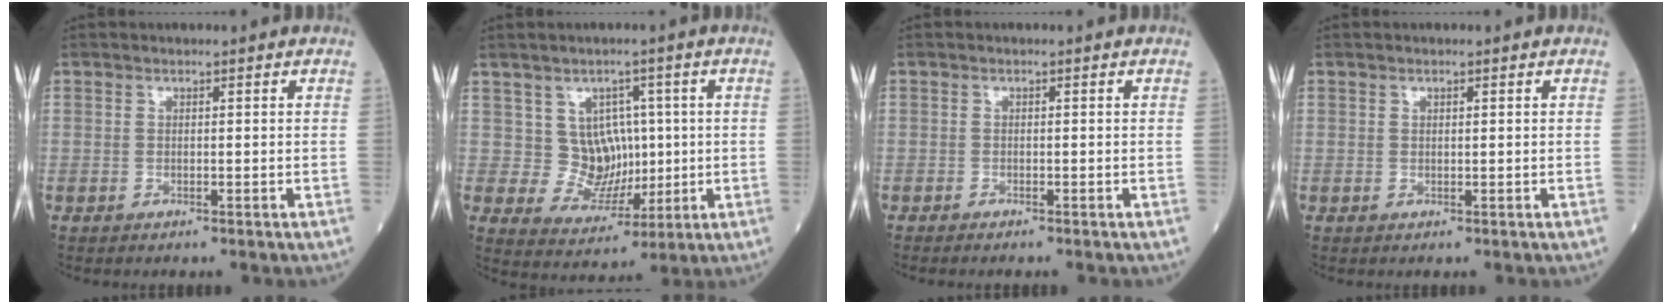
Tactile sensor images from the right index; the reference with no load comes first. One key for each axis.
{"total": 6.4, "fx": 1.3, "fy": 5.5, "fz": 2.9, "tx": -0.038, "ty": 0.009, "tz": 0.038}
{"total": 1.4, "fx": -1.2, "fy": -0.1, "fz": 0.7, "tx": -0.010, "ty": 0.000, "tz": -0.013}
{"total": 0.0}